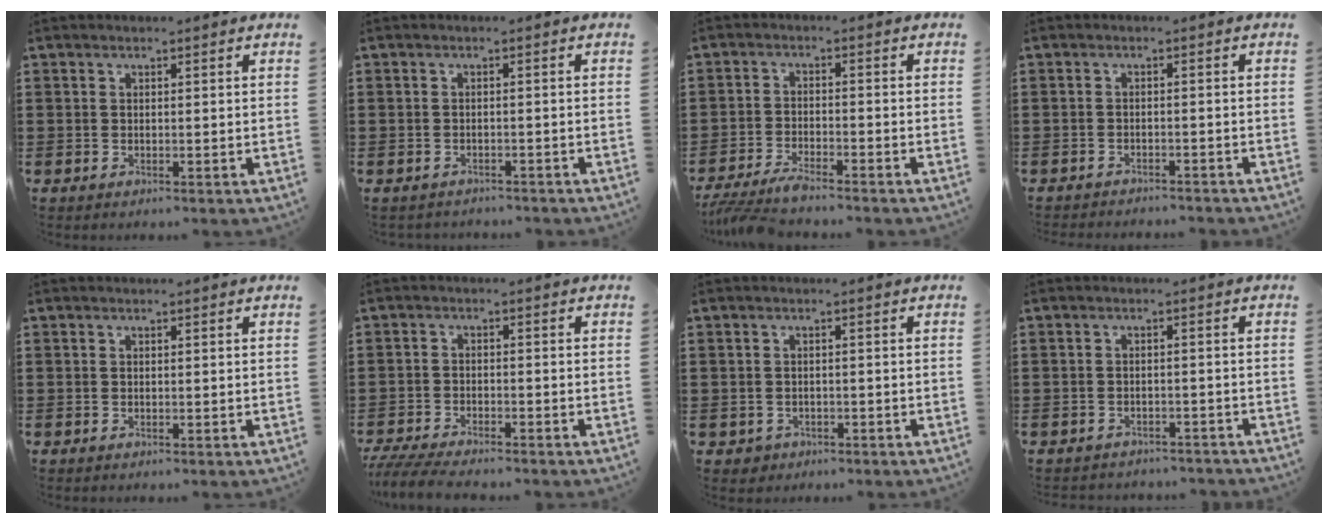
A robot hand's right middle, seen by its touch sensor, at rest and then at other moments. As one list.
[{"total": 1.0, "force": [-1.0, 0.1, 0.0], "torque": [-0.004, 0.001, -0.022]}, {"total": 4.1, "force": [-3.7, 0.1, 1.8], "torque": [-0.053, -0.016, -0.076]}, {"total": 1.6, "force": [-1.6, 0.0, 0.0], "torque": [-0.006, 0.001, -0.034]}, {"total": 0.0}, {"total": 4.6, "force": [-4.5, 0.3, 1.2], "torque": [-0.041, -0.011, -0.094]}, {"total": 1.0, "force": [-0.6, 0.7, 0.1], "torque": [-0.005, 0.002, -0.016]}, {"total": 2.0, "force": [-2.0, 0.3, 0.0], "torque": [-0.007, 0.000, -0.043]}]